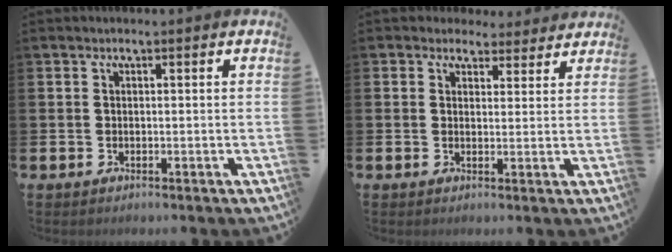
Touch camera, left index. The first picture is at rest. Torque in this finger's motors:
{"motor_torque": [1.86, -0.28, 0.24, 0.02]}